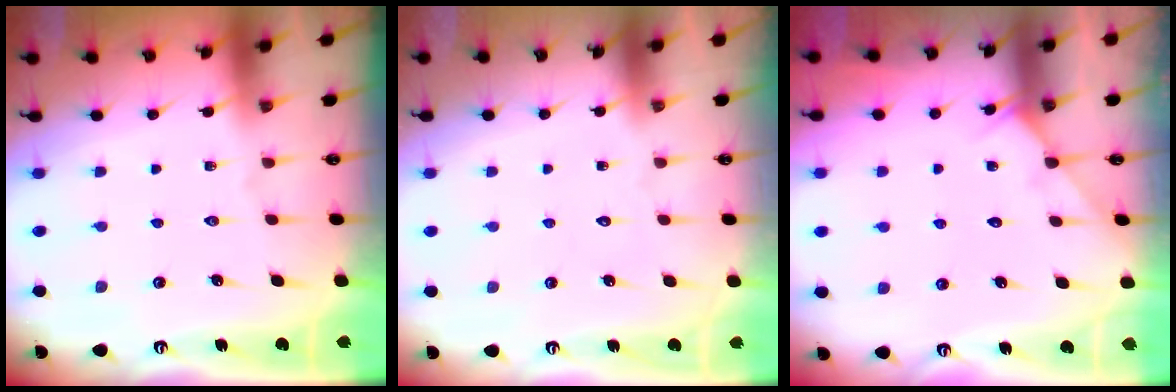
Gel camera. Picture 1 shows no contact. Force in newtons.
{"total": 1.8, "press": 1.8, "slide": 0.0}
{"total": 4.3, "press": 4.3, "slide": 0.6}